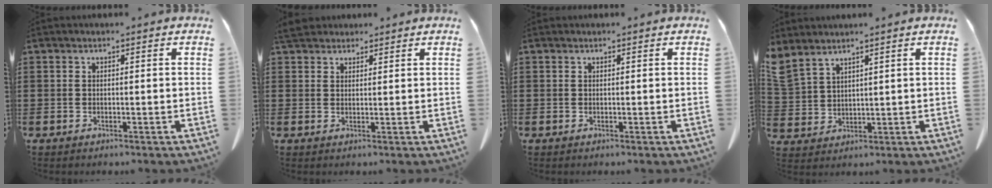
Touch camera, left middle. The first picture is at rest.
{"total": 3.7, "force": [3.2, 1.3, 1.2], "torque": [-0.025, -0.003, 0.061]}
{"total": 0.0}
{"total": 3.1, "force": [2.8, 0.9, 0.8], "torque": [-0.029, -0.007, 0.053]}